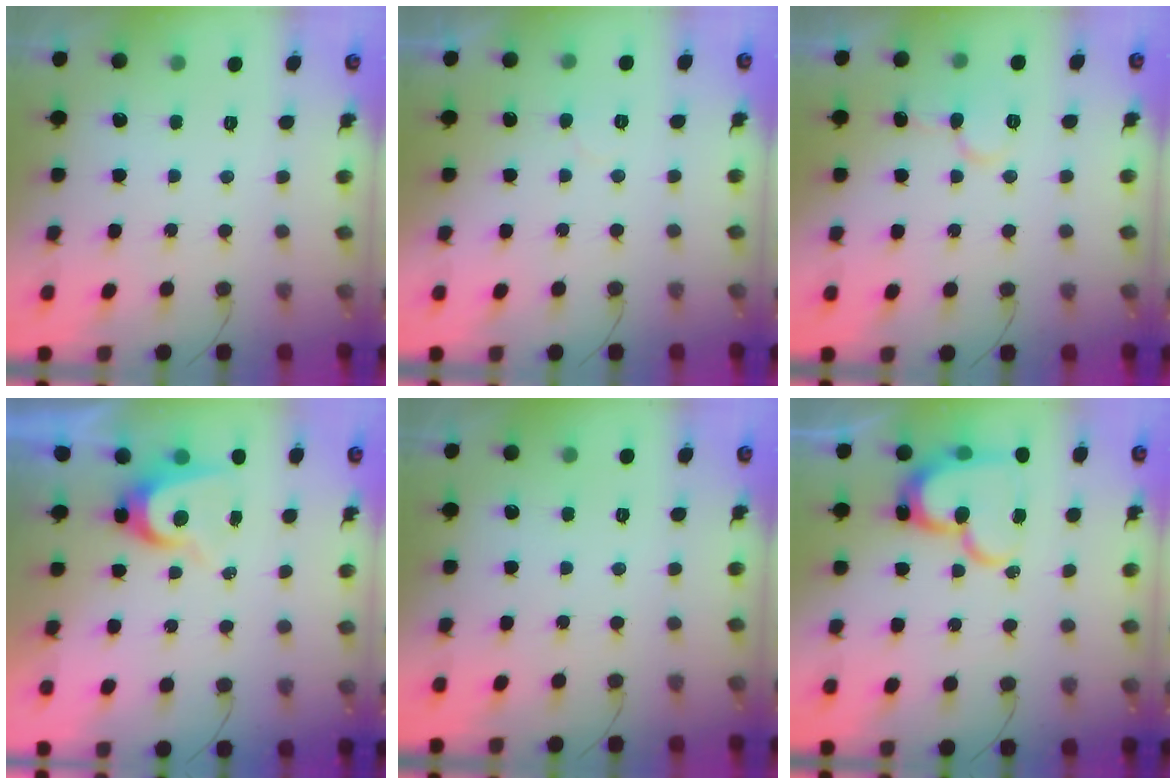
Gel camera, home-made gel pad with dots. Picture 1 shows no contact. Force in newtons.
{"total": 3.0, "press": 3.0, "slide": 0.2}
{"total": 7.3, "press": 7.3, "slide": 0.7}
{"total": 6.7, "press": 6.7, "slide": 0.3}
{"total": 0.0}
{"total": 17.5, "press": 17.5, "slide": 1.2}